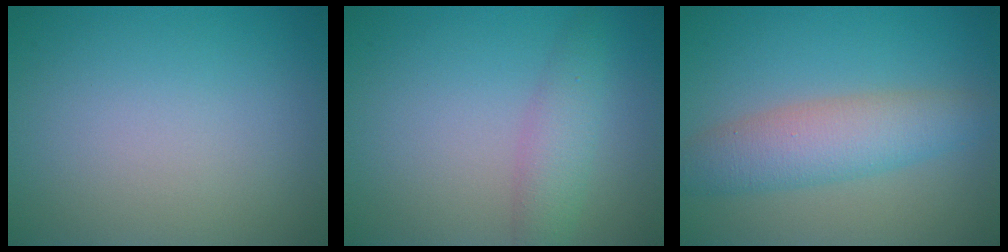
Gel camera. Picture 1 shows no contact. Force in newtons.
{"total": 2.7, "press": 2.7, "slide": 0.0}
{"total": 4.8, "press": 4.8, "slide": 0.1}